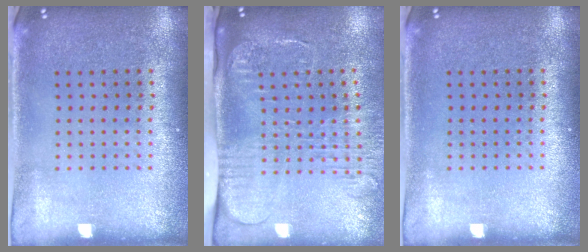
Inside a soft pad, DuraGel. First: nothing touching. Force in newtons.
{"total": 2.7, "press": 2.0, "slide": 1.7}
{"total": 0.0}